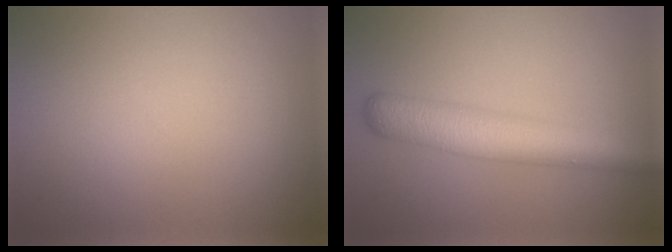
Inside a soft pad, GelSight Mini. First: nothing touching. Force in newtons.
{"total": 6.7, "press": 6.7, "slide": 0.2}